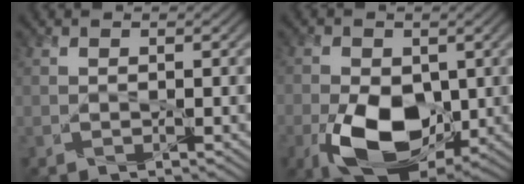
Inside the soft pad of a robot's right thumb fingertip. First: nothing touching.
{"total": 12.5, "force": [-3.3, 7.4, 9.5], "torque": [-0.184, -0.031, -0.060]}